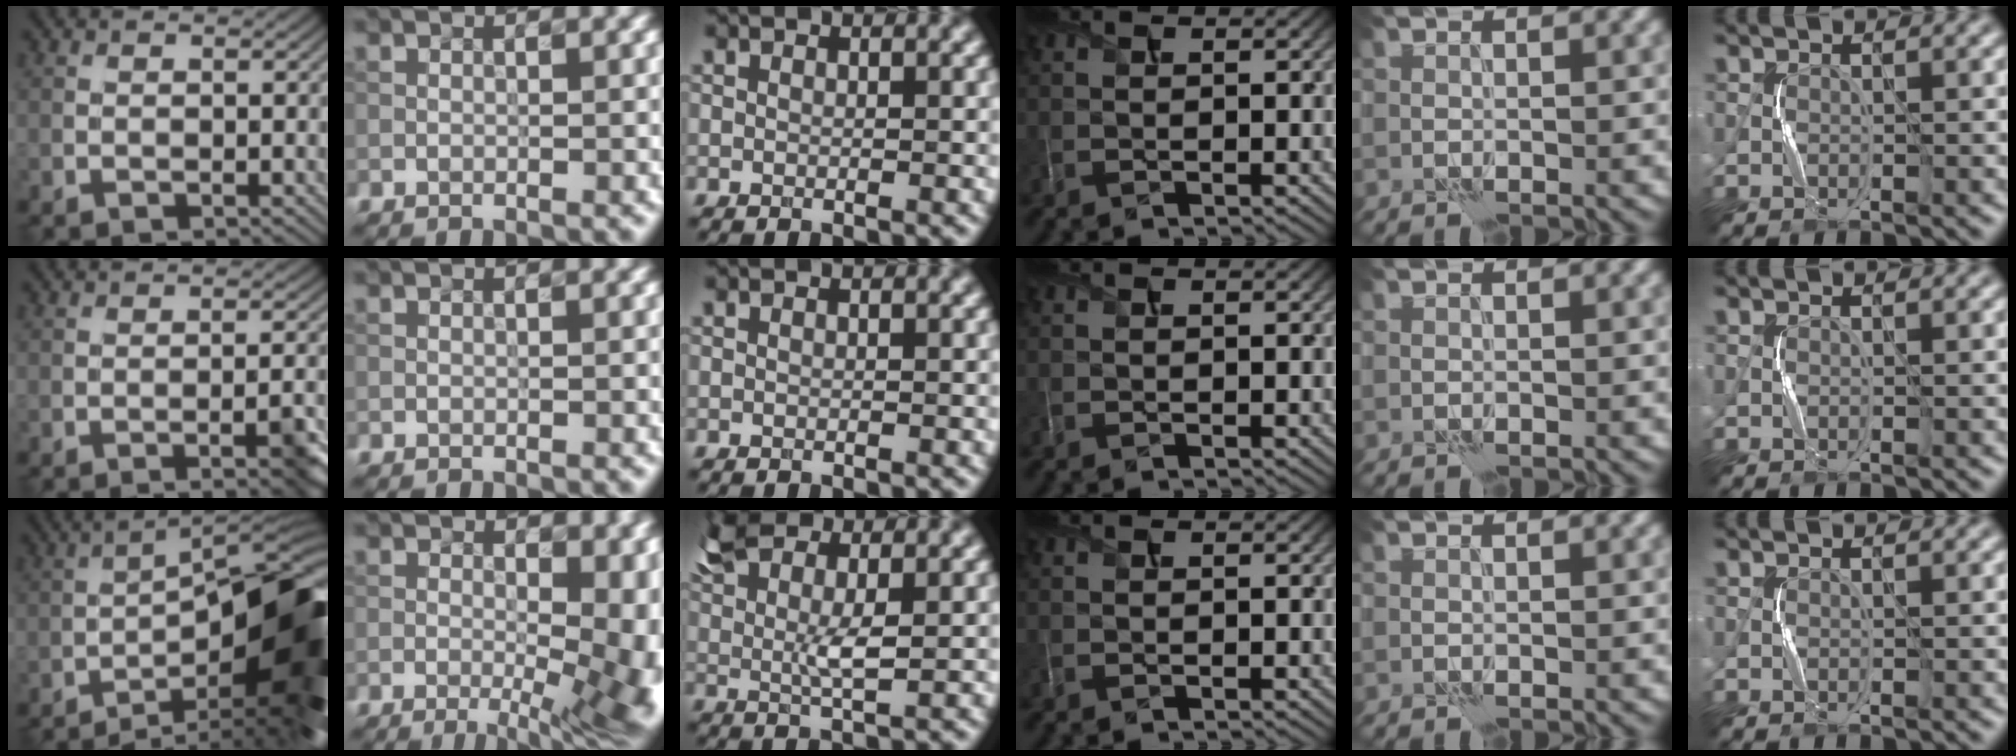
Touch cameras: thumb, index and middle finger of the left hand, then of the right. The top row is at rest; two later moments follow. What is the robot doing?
{"motion": "squeeze", "object": "paper clamp"}